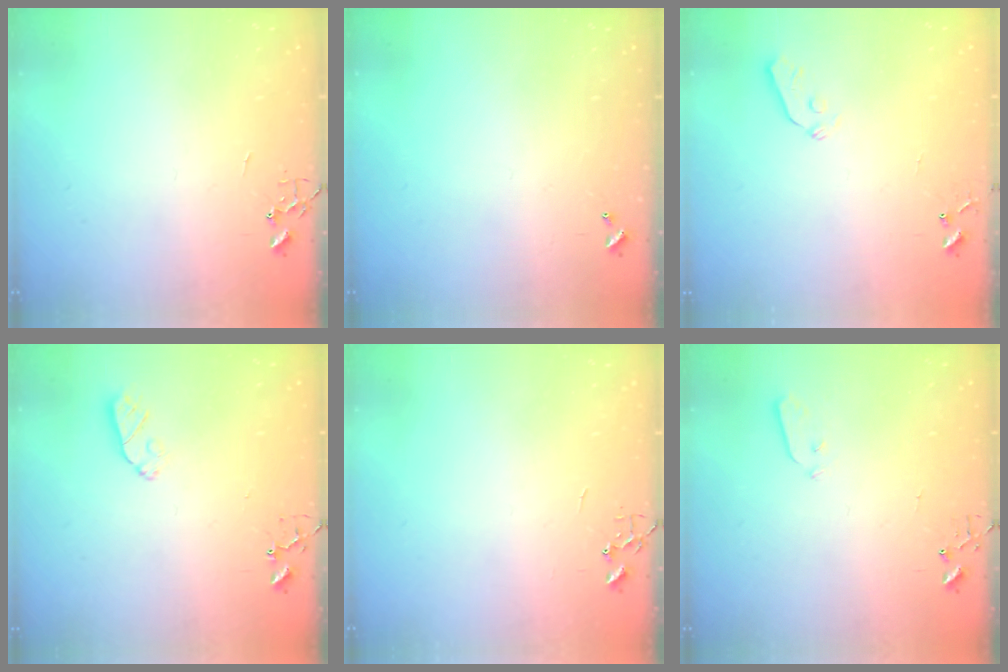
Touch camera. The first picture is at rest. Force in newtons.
{"total": 0.0}
{"total": 3.8, "press": 3.7, "slide": 0.7}
{"total": 6.6, "press": 6.6, "slide": 0.2}
{"total": 0.0}
{"total": 3.8, "press": 3.8, "slide": 0.1}